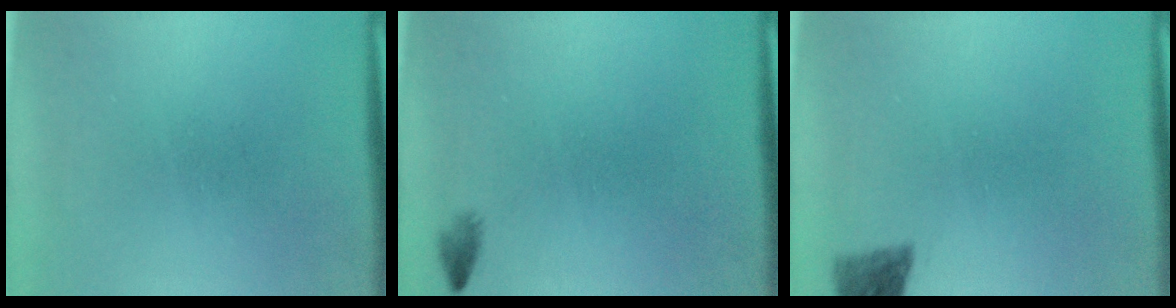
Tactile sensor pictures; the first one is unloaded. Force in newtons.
{"total": 0.8}
{"total": 2.8}